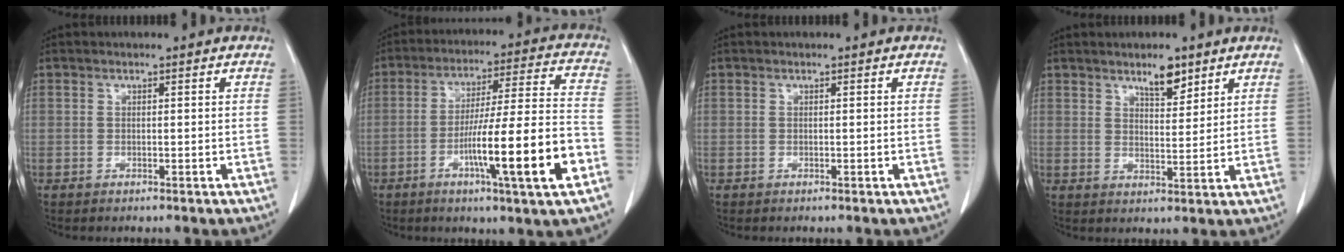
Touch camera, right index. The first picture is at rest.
{"total": 16.3, "force": [-5.9, 0.0, 15.2], "torque": [-0.250, -0.002, -0.094]}
{"total": 0.0}
{"total": 4.6, "force": [3.4, 1.5, 2.8], "torque": [-0.046, -0.002, 0.058]}